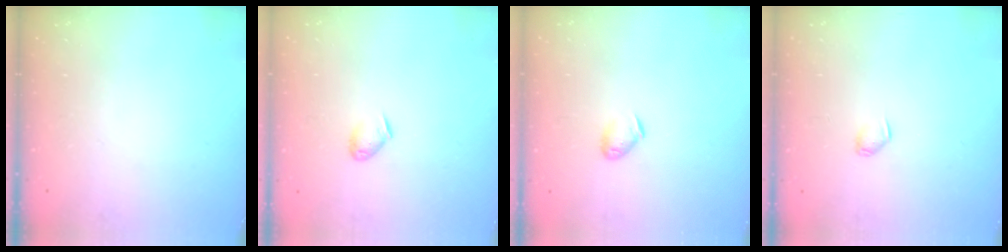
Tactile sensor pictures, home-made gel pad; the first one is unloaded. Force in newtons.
{"total": 3.7, "press": 3.7, "slide": 0.7}
{"total": 3.9, "press": 3.9, "slide": 0.6}
{"total": 2.8, "press": 2.7, "slide": 0.6}